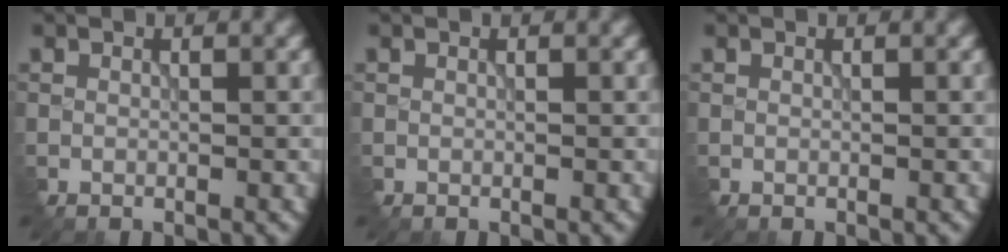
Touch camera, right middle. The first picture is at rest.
{"total": 0.0}
{"total": 0.0}